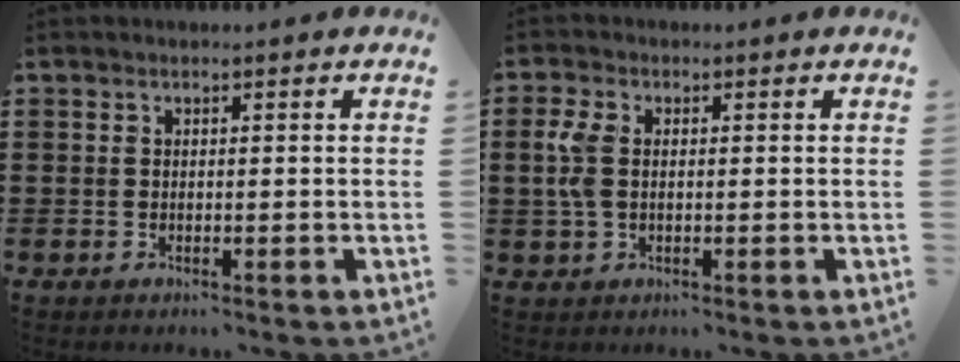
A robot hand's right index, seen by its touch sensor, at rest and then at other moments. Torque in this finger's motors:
{"motor_torque": [0.79, 0.38, 0.12, 0.09]}